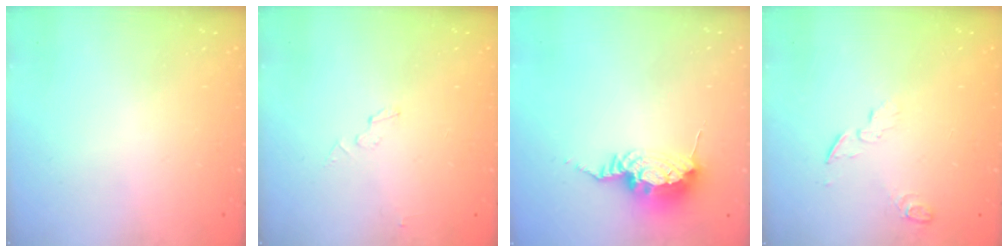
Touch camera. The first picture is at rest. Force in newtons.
{"total": 2.9, "press": 2.9, "slide": 0.2}
{"total": 10.0, "press": 10.0, "slide": 1.1}
{"total": 5.1, "press": 5.0, "slide": 0.5}